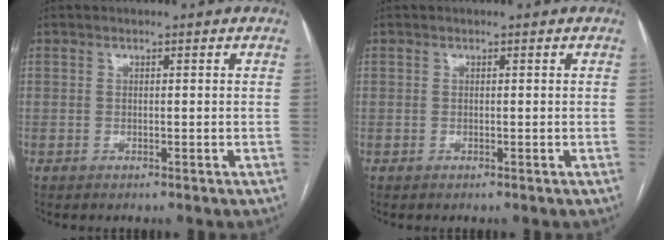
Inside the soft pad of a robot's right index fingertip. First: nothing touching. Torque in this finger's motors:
{"motor_torque": [0.00, 0.00, 0.00, 0.00]}